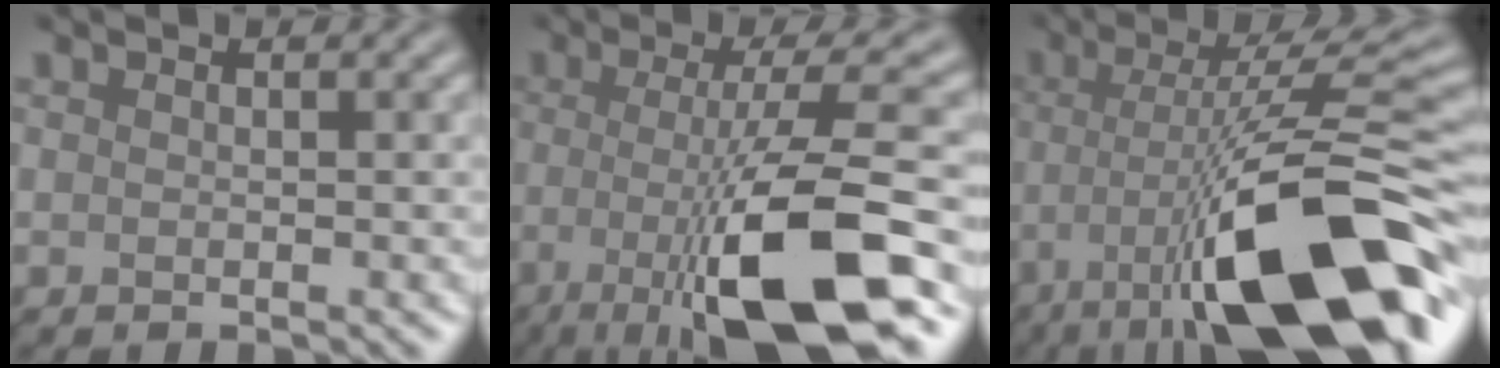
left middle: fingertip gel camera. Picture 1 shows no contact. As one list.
[{"total": 12.0, "force": [-4.6, 2.6, 10.7], "torque": [-0.163, 0.005, -0.086]}, {"total": 15.0, "force": [-6.3, 3.9, 13.0], "torque": [-0.216, -0.001, -0.104]}]